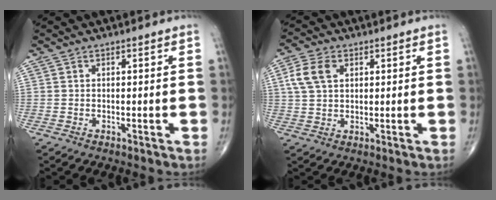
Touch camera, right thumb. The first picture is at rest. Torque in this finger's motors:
{"motor_torque": [-0.14, 0.21, 0.45, 0.10, 0.13]}